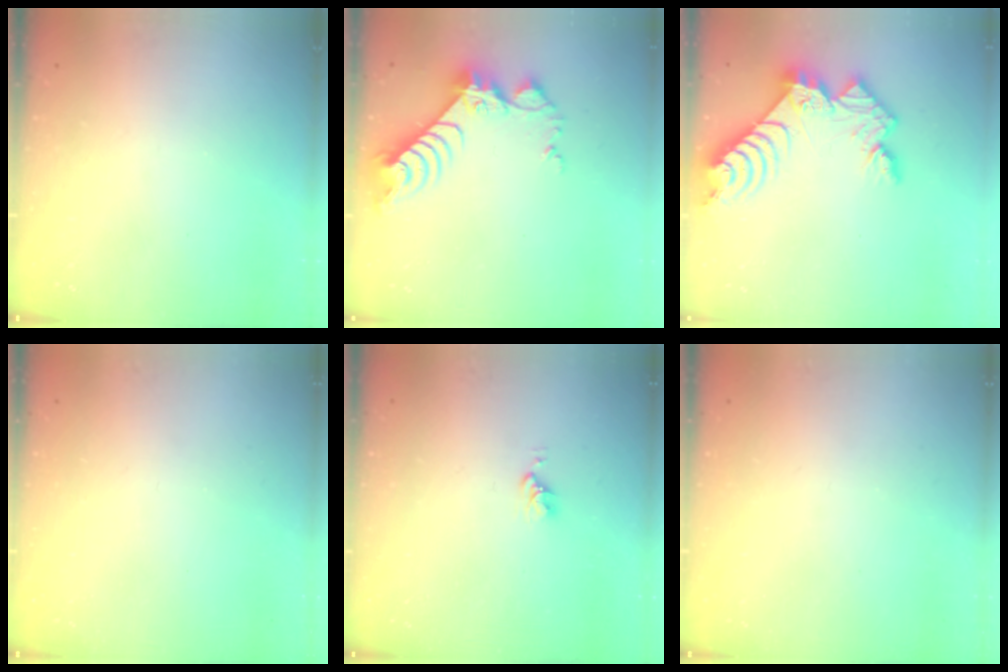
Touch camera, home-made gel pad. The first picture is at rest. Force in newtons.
{"total": 9.3, "press": 9.3, "slide": 0.7}
{"total": 11.2, "press": 11.2, "slide": 0.8}
{"total": 0.0}
{"total": 2.8, "press": 2.8, "slide": 0.4}
{"total": 0.0}